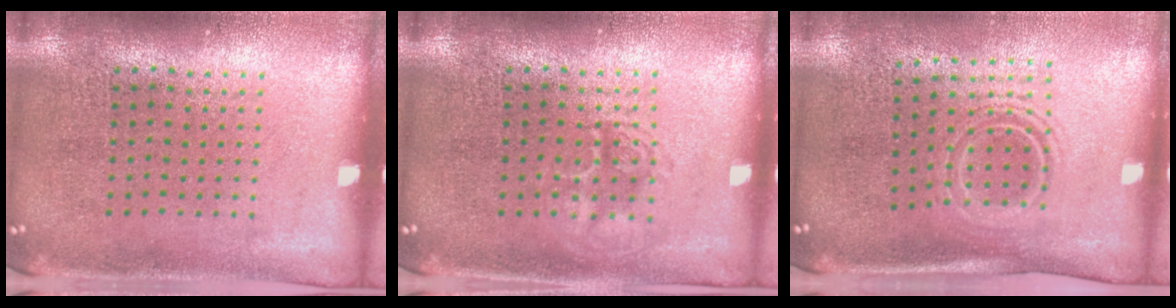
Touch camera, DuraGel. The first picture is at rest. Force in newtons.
{"total": 1.9, "press": 1.9, "slide": 0.3}
{"total": 1.5, "press": 1.1, "slide": 1.0}